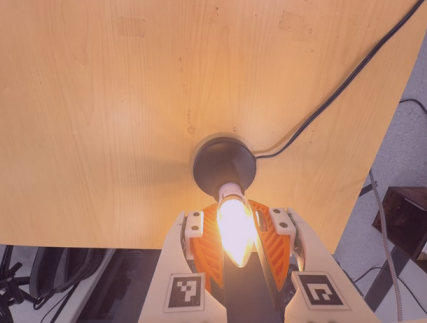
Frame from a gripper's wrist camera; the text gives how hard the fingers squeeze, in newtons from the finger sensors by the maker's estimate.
{"total": 15.0, "left": 14.4, "right": 15.5}